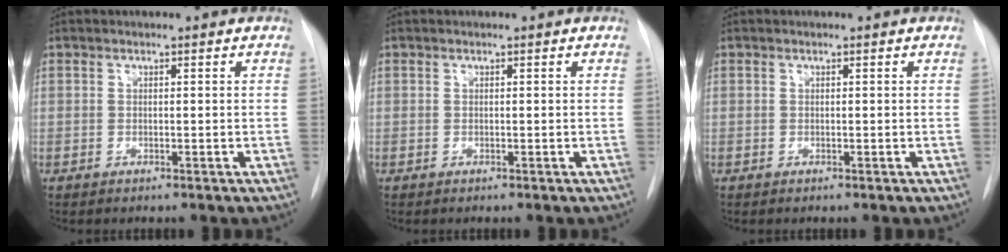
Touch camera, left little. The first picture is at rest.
{"total": 0.0}
{"total": 0.0}